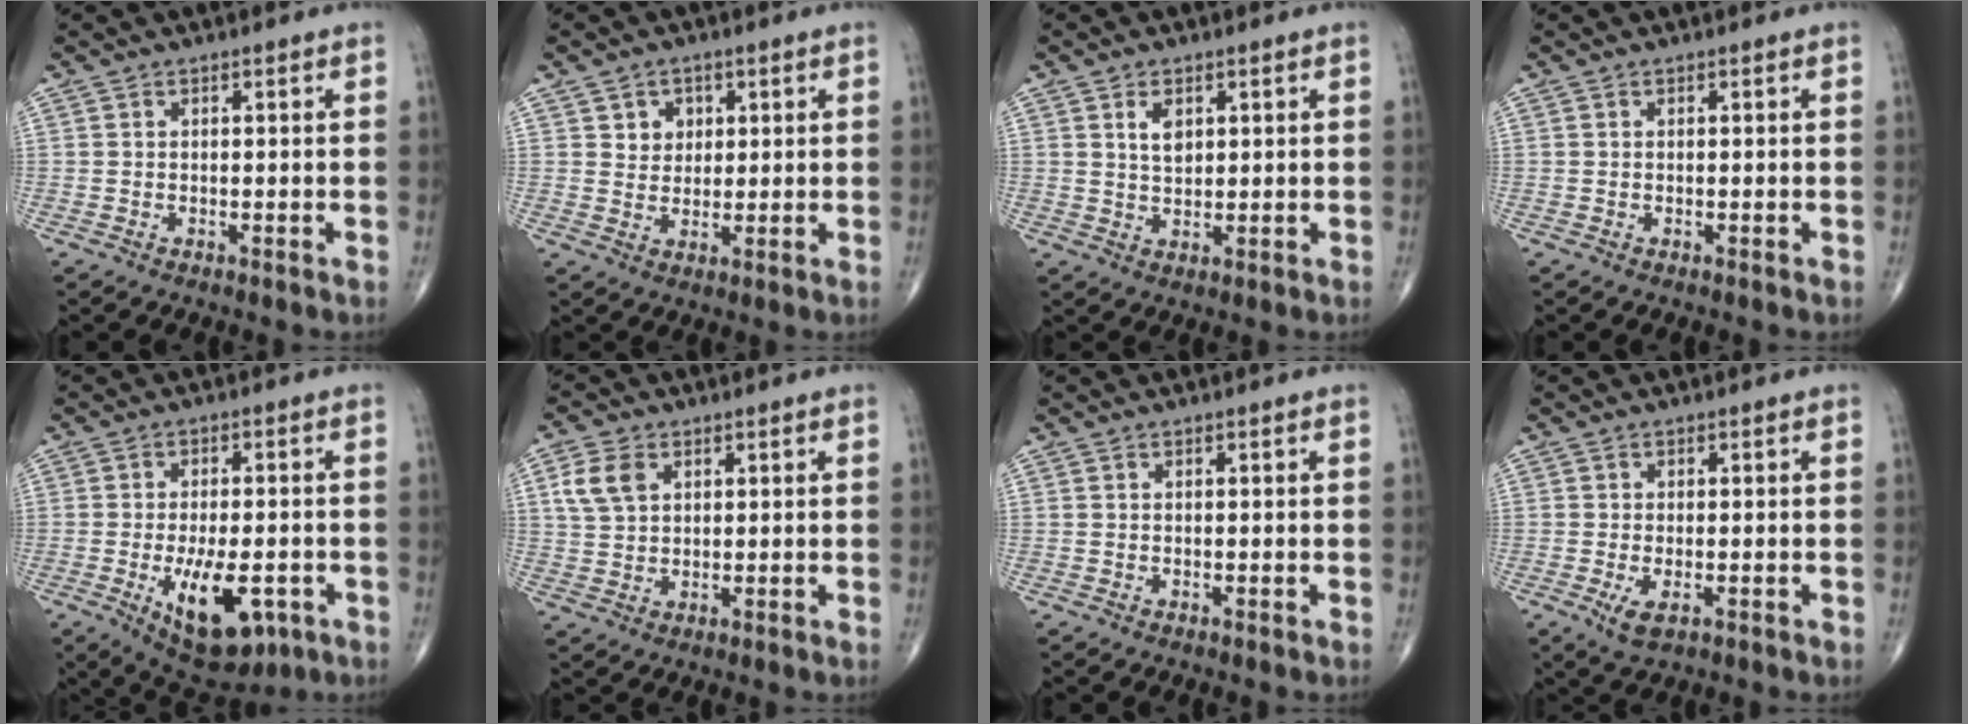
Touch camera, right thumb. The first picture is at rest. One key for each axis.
{"total": 4.1, "fx": 1.6, "fy": 3.4, "fz": 1.5, "tx": -0.001, "ty": -0.008, "tz": 0.025}
{"total": 3.7, "fx": 1.5, "fy": 2.3, "fz": 2.5, "tx": -0.033, "ty": -0.011, "tz": 0.030}
{"total": 0.0}
{"total": 12.8, "fx": -4.3, "fy": 6.0, "fz": 10.4, "tx": -0.149, "ty": 0.006, "tz": -0.050}
{"total": 6.2, "fx": 2.3, "fy": 4.2, "fz": 3.9, "tx": -0.071, "ty": 0.001, "tz": 0.045}
{"total": 0.0}
{"total": 3.1, "fx": -1.1, "fy": 1.4, "fz": 2.5, "tx": -0.050, "ty": -0.007, "tz": -0.016}